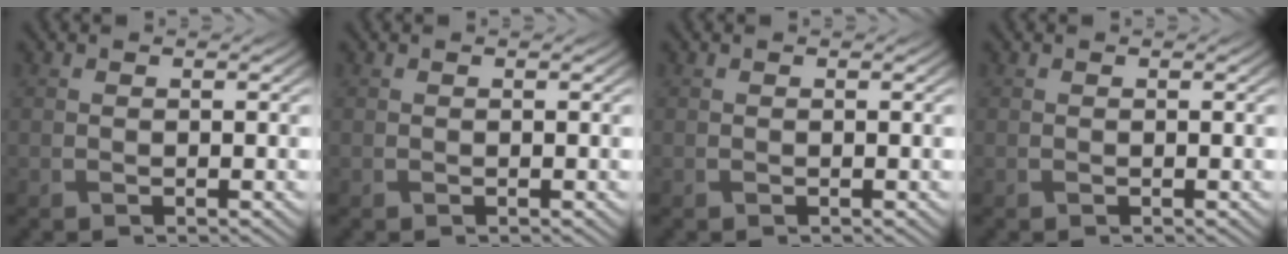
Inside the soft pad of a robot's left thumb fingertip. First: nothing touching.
{"total": 0.0}
{"total": 0.0}
{"total": 0.0}